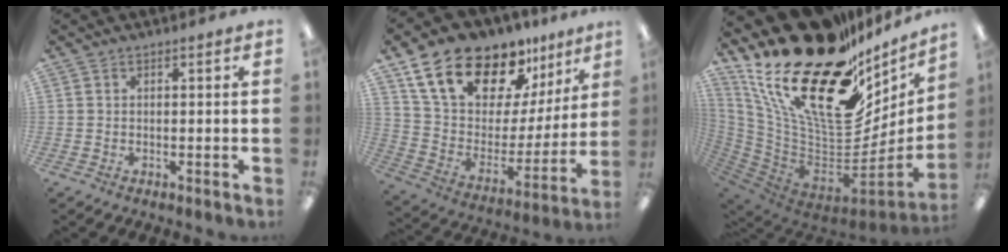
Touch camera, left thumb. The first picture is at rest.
{"total": 20.4, "force": [15.9, 9.3, 8.8], "torque": [-0.162, -0.110, 0.283]}
{"total": 32.2, "force": [17.8, 15.8, 21.6], "torque": [-0.370, -0.147, 0.346]}